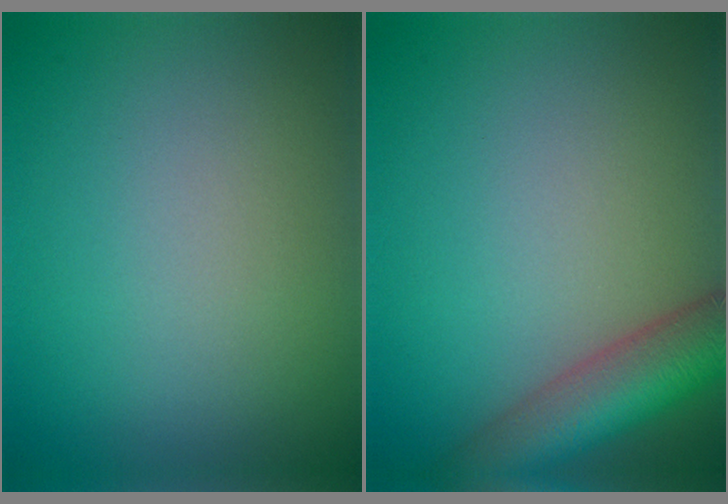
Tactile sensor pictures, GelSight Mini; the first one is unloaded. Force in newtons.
{"total": 6.9, "press": 6.9, "slide": 0.5}